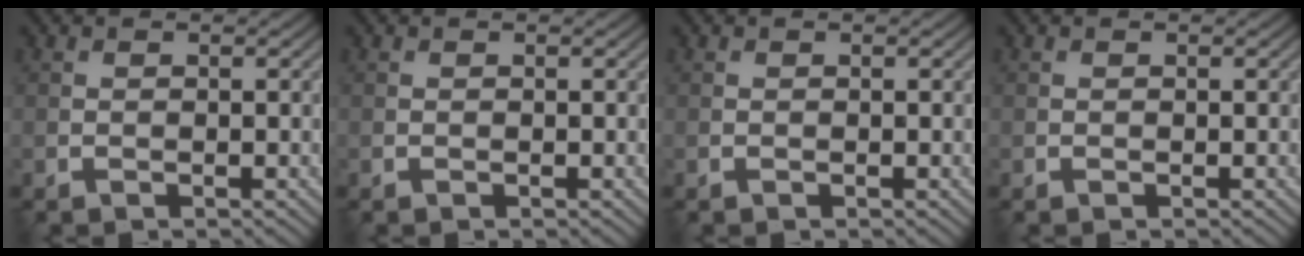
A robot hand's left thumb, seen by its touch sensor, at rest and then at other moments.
{"total": 0.0}
{"total": 0.0}
{"total": 0.0}